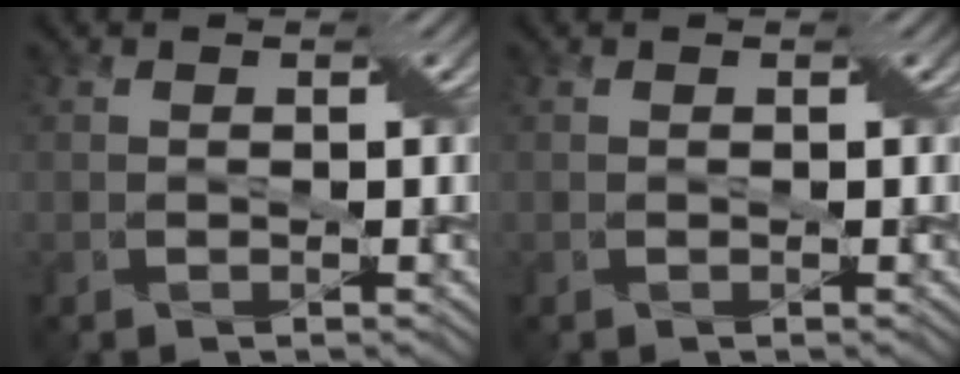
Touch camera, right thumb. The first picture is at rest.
{"total": 0.0}